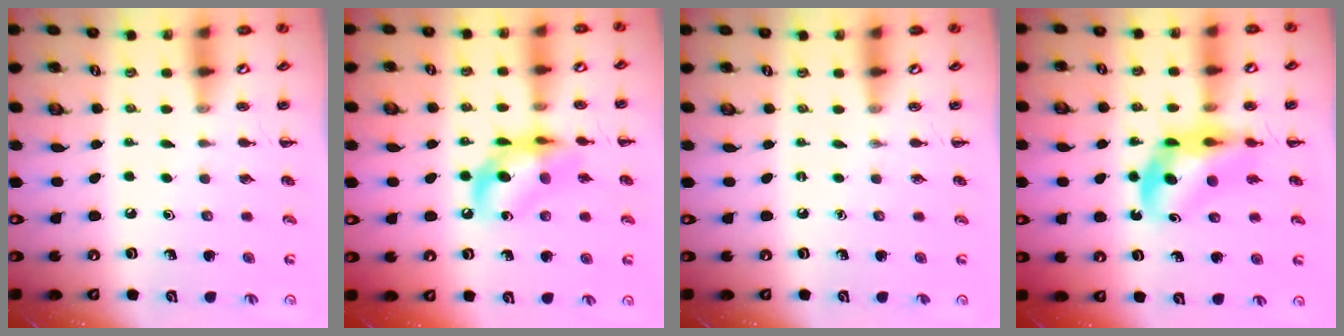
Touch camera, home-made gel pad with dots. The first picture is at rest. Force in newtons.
{"total": 11.6, "press": 11.3, "slide": 2.6}
{"total": 0.0}
{"total": 9.4, "press": 9.0, "slide": 2.8}